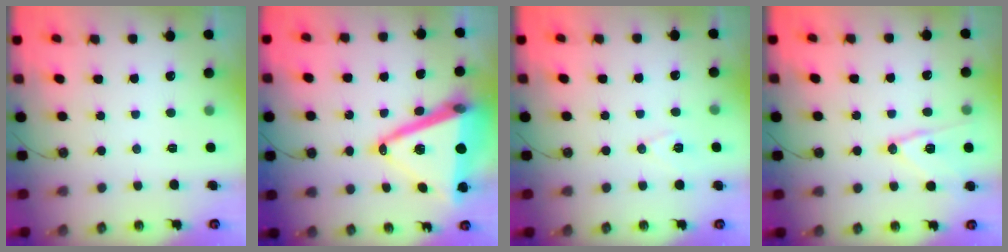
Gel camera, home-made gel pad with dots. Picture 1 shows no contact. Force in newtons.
{"total": 22.0, "press": 21.7, "slide": 3.7}
{"total": 7.0, "press": 6.0, "slide": 3.7}
{"total": 12.6, "press": 12.6, "slide": 0.7}